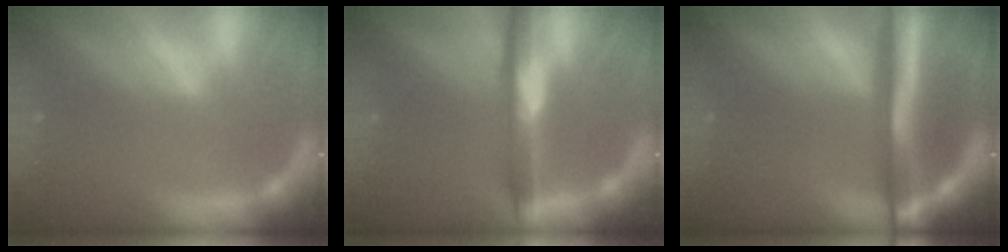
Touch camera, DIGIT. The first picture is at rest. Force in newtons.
{"total": 5.5}
{"total": 8.6}